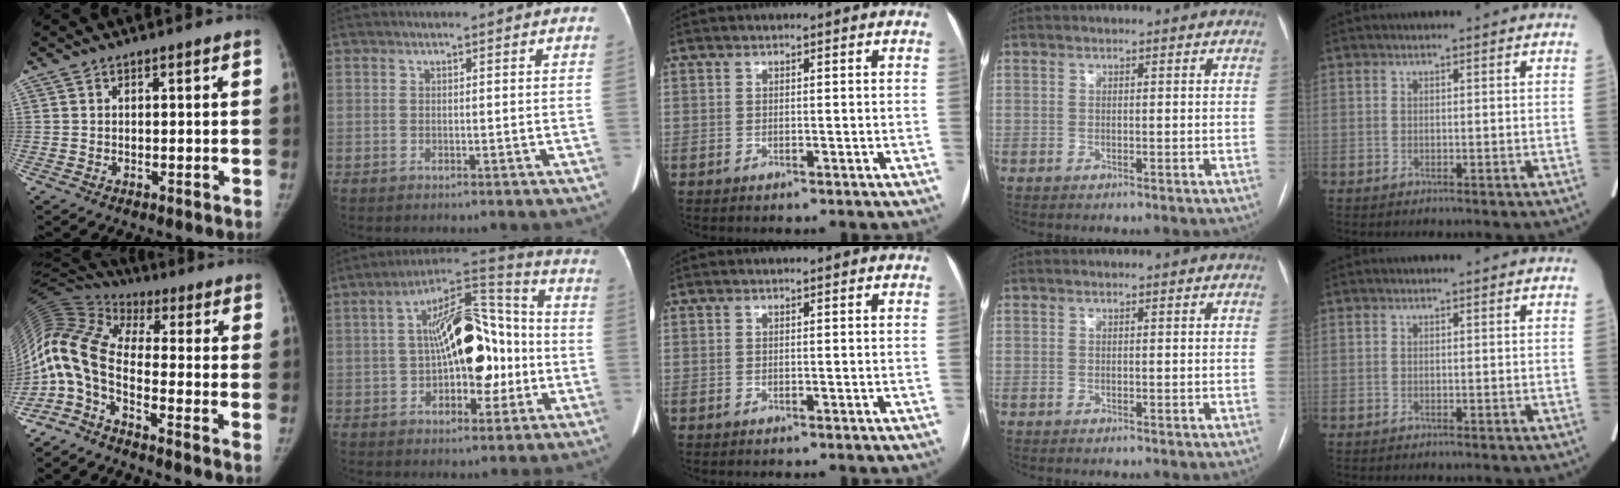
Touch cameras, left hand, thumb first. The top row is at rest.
{"thumb": {"total": 11.5, "force": [-4.9, 3.5, 9.8], "torque": [-0.222, 0.057, -0.113]}, "index": {"total": 15.4, "force": [-1.6, 6.6, 13.8], "torque": [-0.229, 0.039, -0.022]}}